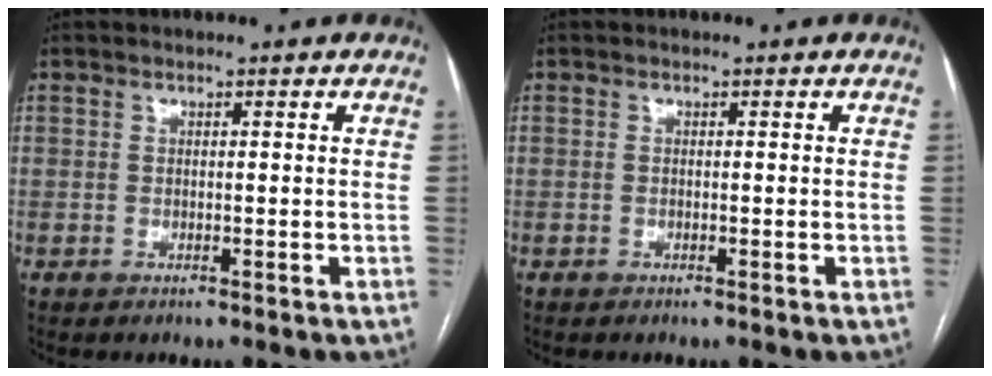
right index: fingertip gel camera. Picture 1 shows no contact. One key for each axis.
{"total": 0.0}